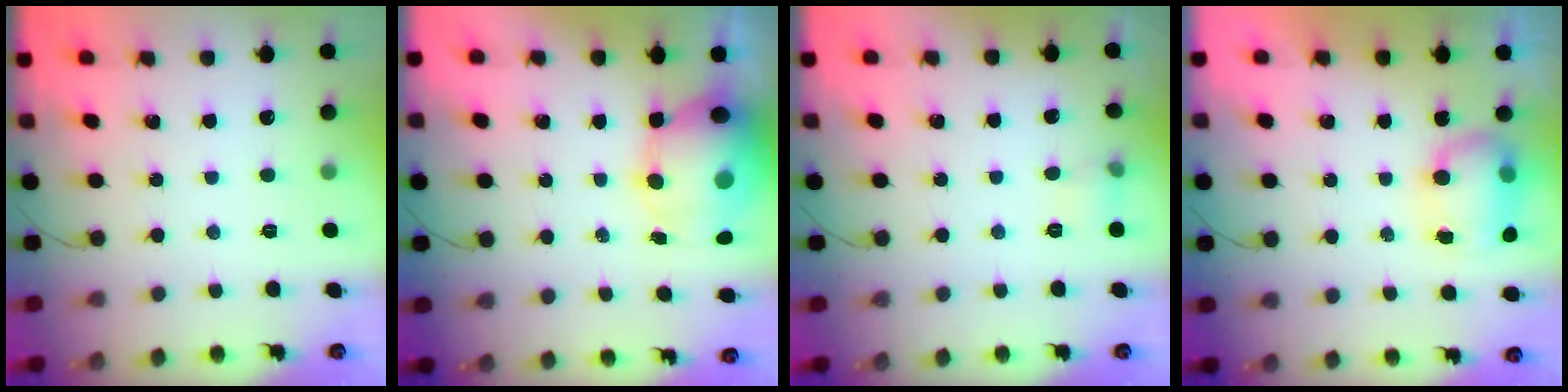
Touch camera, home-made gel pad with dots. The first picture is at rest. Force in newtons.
{"total": 11.9, "press": 11.4, "slide": 3.4}
{"total": 5.4, "press": 5.2, "slide": 1.7}
{"total": 9.4, "press": 8.7, "slide": 3.6}